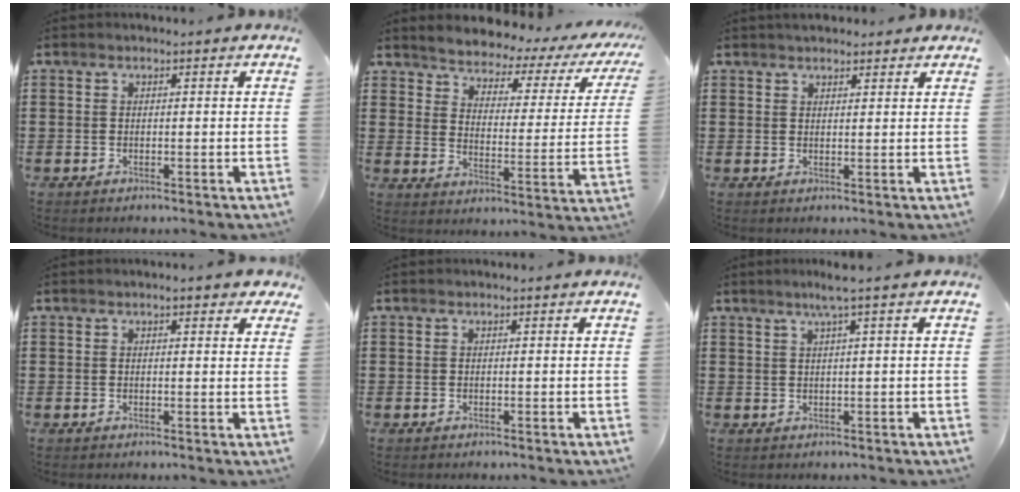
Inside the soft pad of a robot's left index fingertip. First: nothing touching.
{"total": 2.8, "force": [2.8, 0.4, 0.3], "torque": [-0.031, -0.031, 0.036]}
{"total": 1.9, "force": [1.8, 0.6, 0.3], "torque": [-0.009, 0.004, 0.035]}
{"total": 2.0, "force": [1.4, 0.4, 1.4], "torque": [-0.031, 0.005, 0.025]}
{"total": 0.0}
{"total": 2.6, "force": [1.4, -0.4, 2.2], "torque": [-0.042, -0.002, 0.023]}